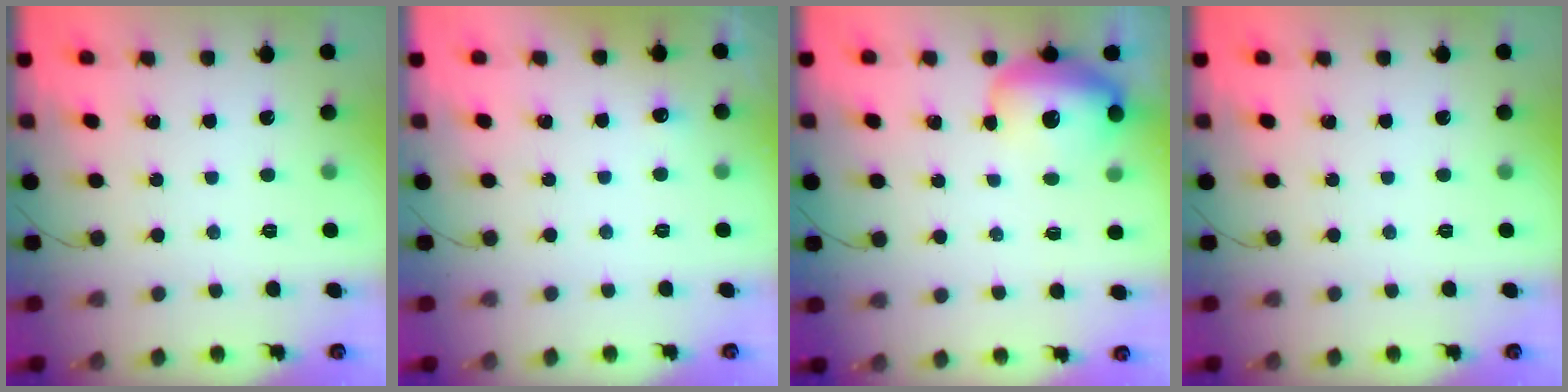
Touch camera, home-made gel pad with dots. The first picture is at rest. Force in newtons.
{"total": 3.7, "press": 3.5, "slide": 1.2}
{"total": 19.2, "press": 15.6, "slide": 11.2}
{"total": 0.0}